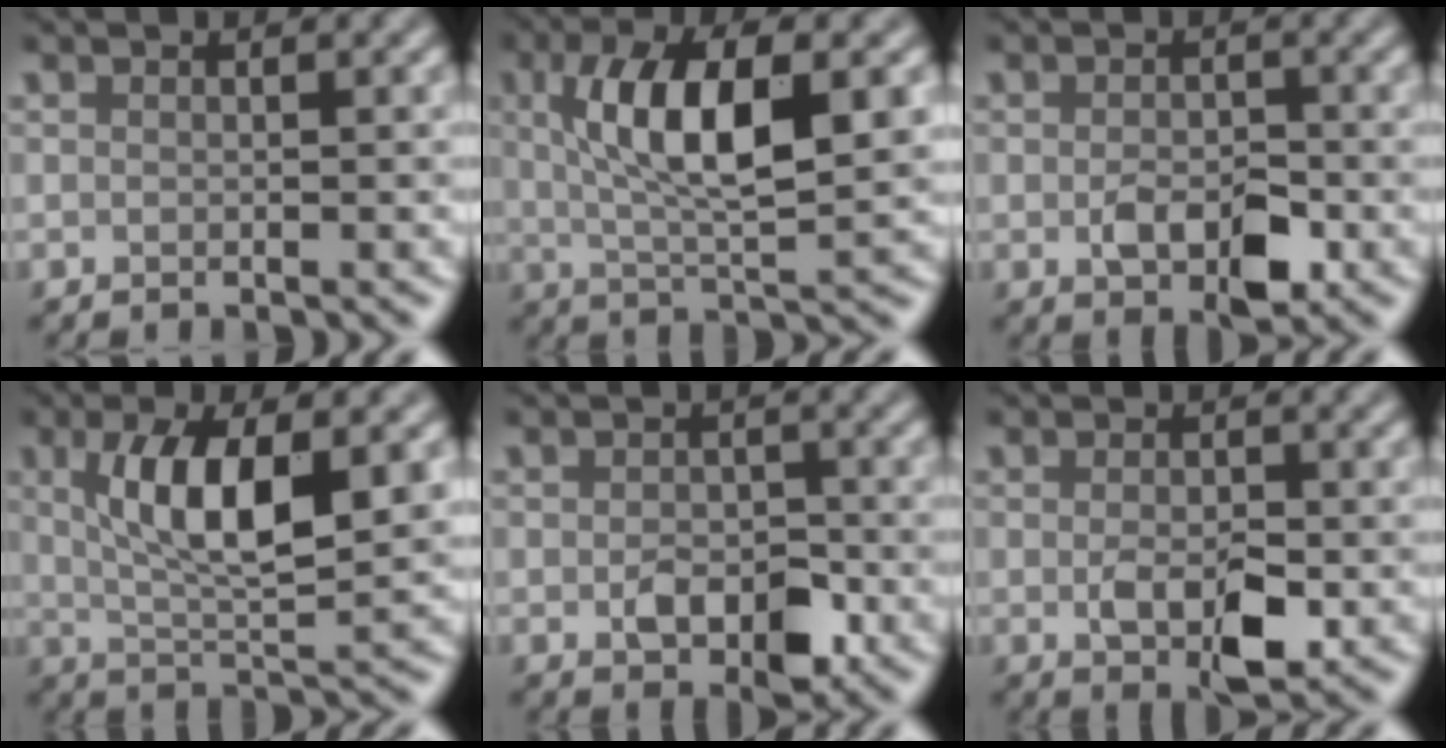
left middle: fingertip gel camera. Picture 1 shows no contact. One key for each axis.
{"total": 8.0, "fx": 1.5, "fy": 2.6, "fz": 7.4, "tx": -0.131, "ty": 0.002, "tz": 0.027}
{"total": 3.3, "fx": -1.0, "fy": 2.0, "fz": 2.5, "tx": -0.041, "ty": -0.005, "tz": -0.016}
{"total": 6.9, "fx": 1.4, "fy": 2.2, "fz": 6.4, "tx": -0.120, "ty": -0.001, "tz": 0.028}
{"total": 3.1, "fx": -0.9, "fy": 2.1, "fz": 2.1, "tx": -0.029, "ty": -0.005, "tz": -0.017}
{"total": 3.9, "fx": -0.7, "fy": 2.1, "fz": 3.2, "tx": -0.061, "ty": -0.006, "tz": -0.010}